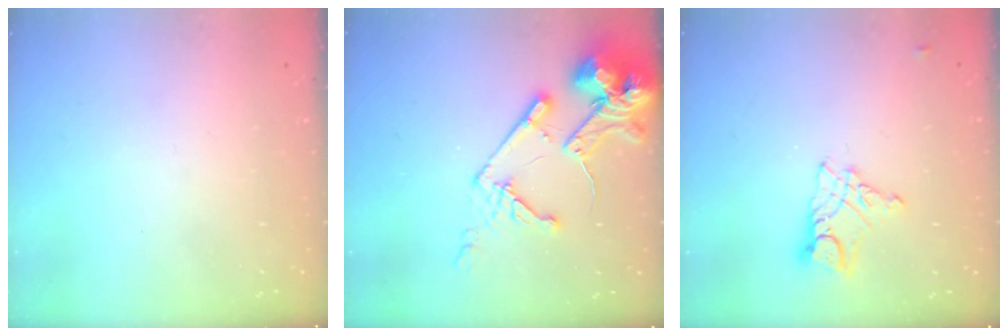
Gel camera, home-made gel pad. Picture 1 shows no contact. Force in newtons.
{"total": 16.1, "press": 15.9, "slide": 2.2}
{"total": 9.0, "press": 9.0, "slide": 0.8}